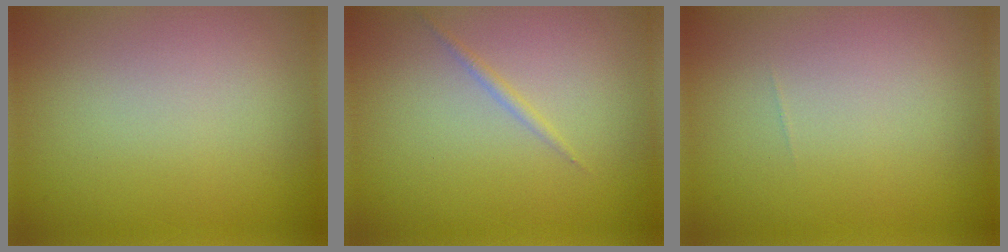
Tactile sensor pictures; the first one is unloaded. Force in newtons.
{"total": 0.7, "press": 0.7, "slide": 0.0}
{"total": 0.0}